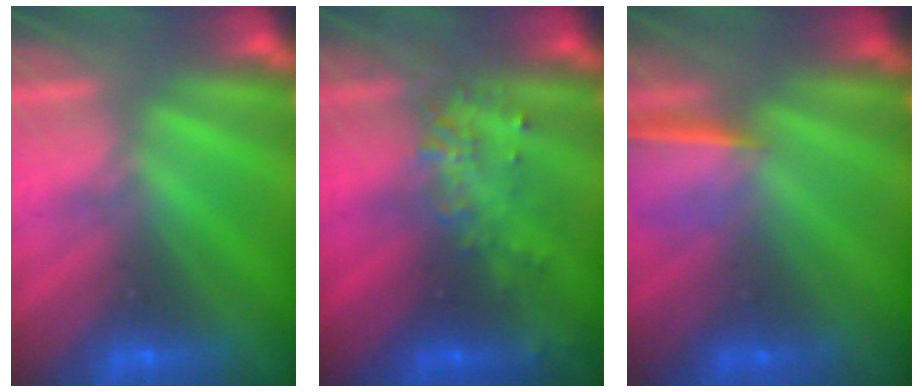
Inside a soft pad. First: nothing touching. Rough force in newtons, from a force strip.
{"total": 3.2}
{"total": 1.6}